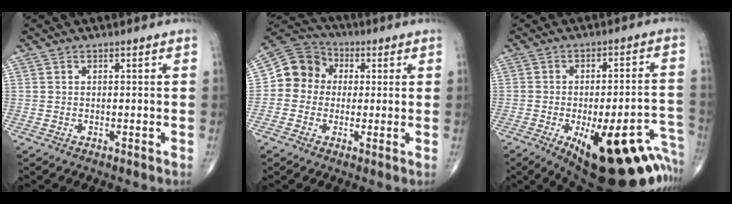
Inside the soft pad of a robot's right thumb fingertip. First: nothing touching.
{"total": 9.3, "force": [0.6, 8.5, 3.7], "torque": [-0.041, 0.024, -0.003]}
{"total": 26.2, "force": [-13.2, 9.7, 20.4], "torque": [-0.181, 0.051, -0.161]}